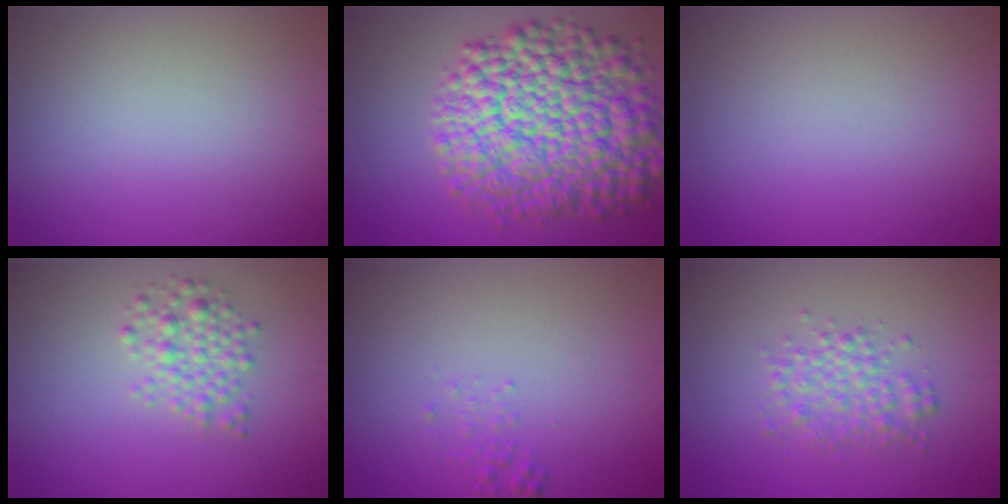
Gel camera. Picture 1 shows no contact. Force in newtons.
{"total": 13.4, "press": 13.4, "slide": 0.4}
{"total": 0.0}
{"total": 2.6, "press": 2.6, "slide": 0.2}
{"total": 1.0, "press": 1.0, "slide": 0.0}
{"total": 2.7, "press": 2.7, "slide": 0.0}